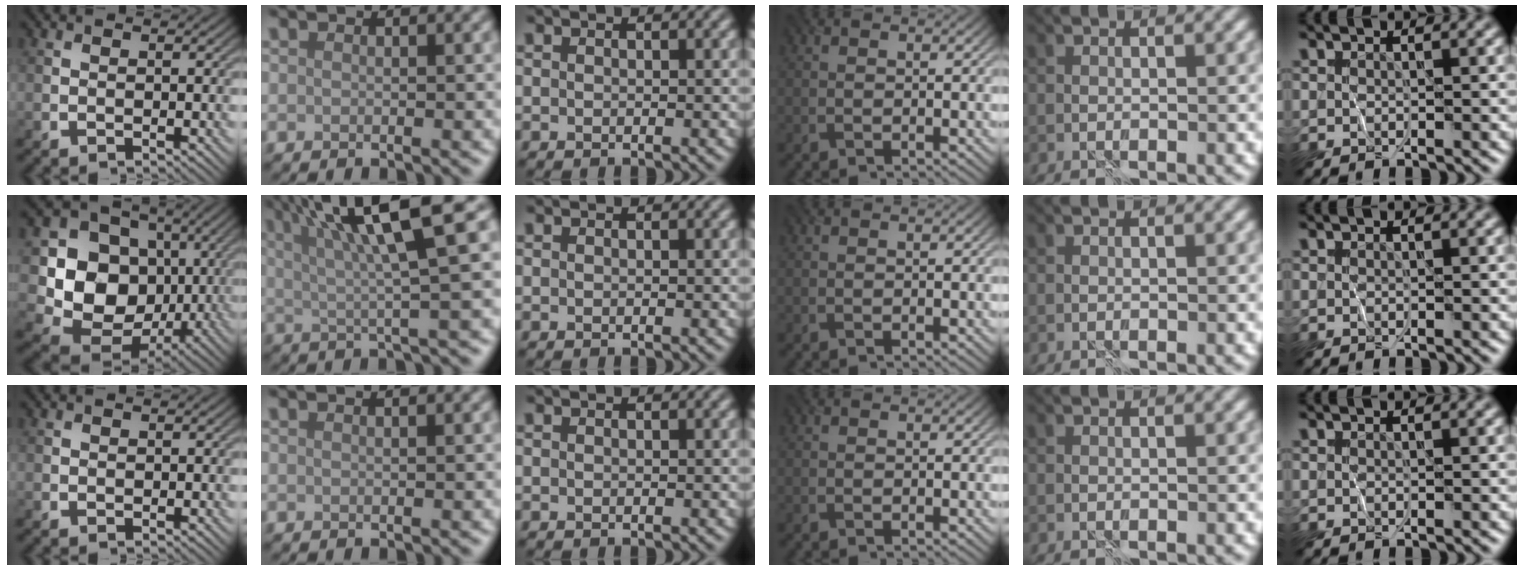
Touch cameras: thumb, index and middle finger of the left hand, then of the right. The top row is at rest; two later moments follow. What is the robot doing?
{"motion": "wrap", "object": "plastic wrap"}